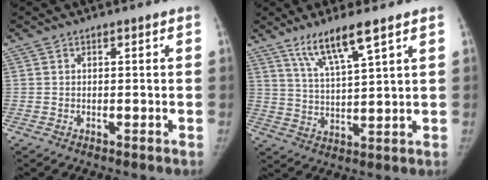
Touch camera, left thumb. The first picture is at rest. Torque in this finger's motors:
{"motor_torque": [0.16, 0.25, 0.80, -1.33, 0.17]}